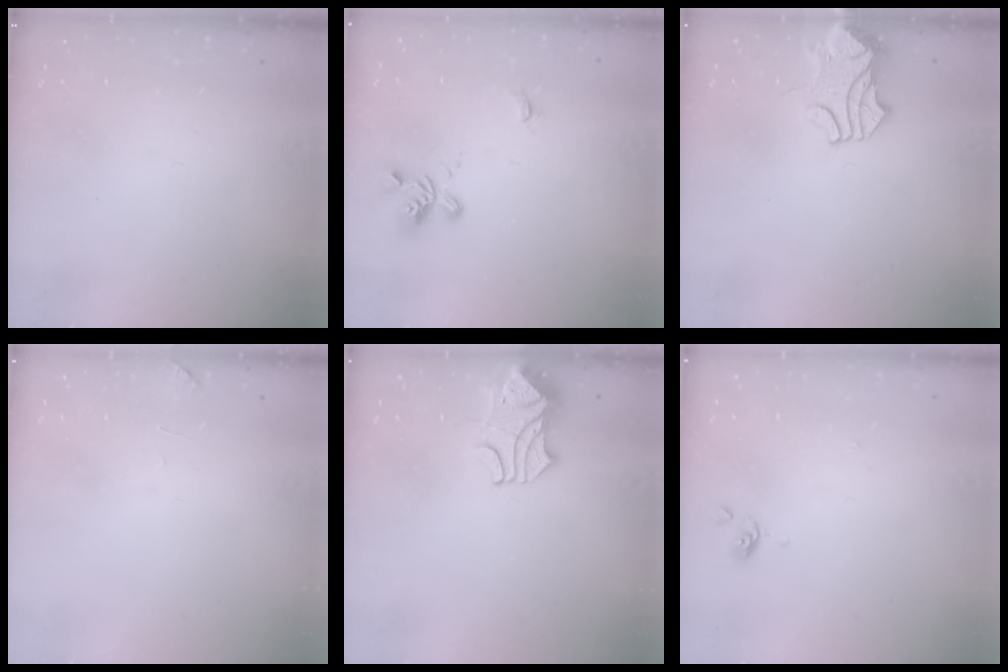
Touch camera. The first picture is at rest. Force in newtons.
{"total": 2.0, "press": 1.6, "slide": 1.2}
{"total": 1.7, "press": 1.5, "slide": 0.8}
{"total": 1.0, "press": 0.8, "slide": 0.6}
{"total": 2.1, "press": 1.8, "slide": 1.2}
{"total": 0.0}